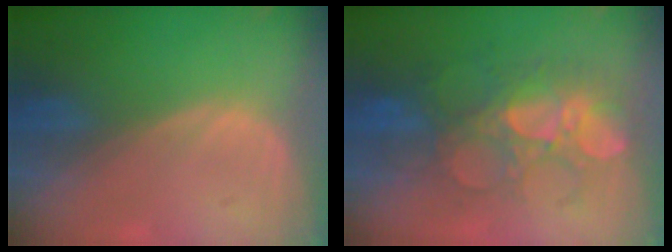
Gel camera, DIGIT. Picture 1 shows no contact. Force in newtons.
{"total": 8.8, "press": 8.6, "slide": 1.5}